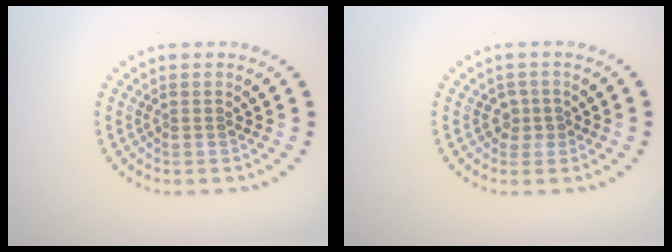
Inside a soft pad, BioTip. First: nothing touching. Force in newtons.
{"total": 1.3, "press": 1.2, "slide": 0.6}